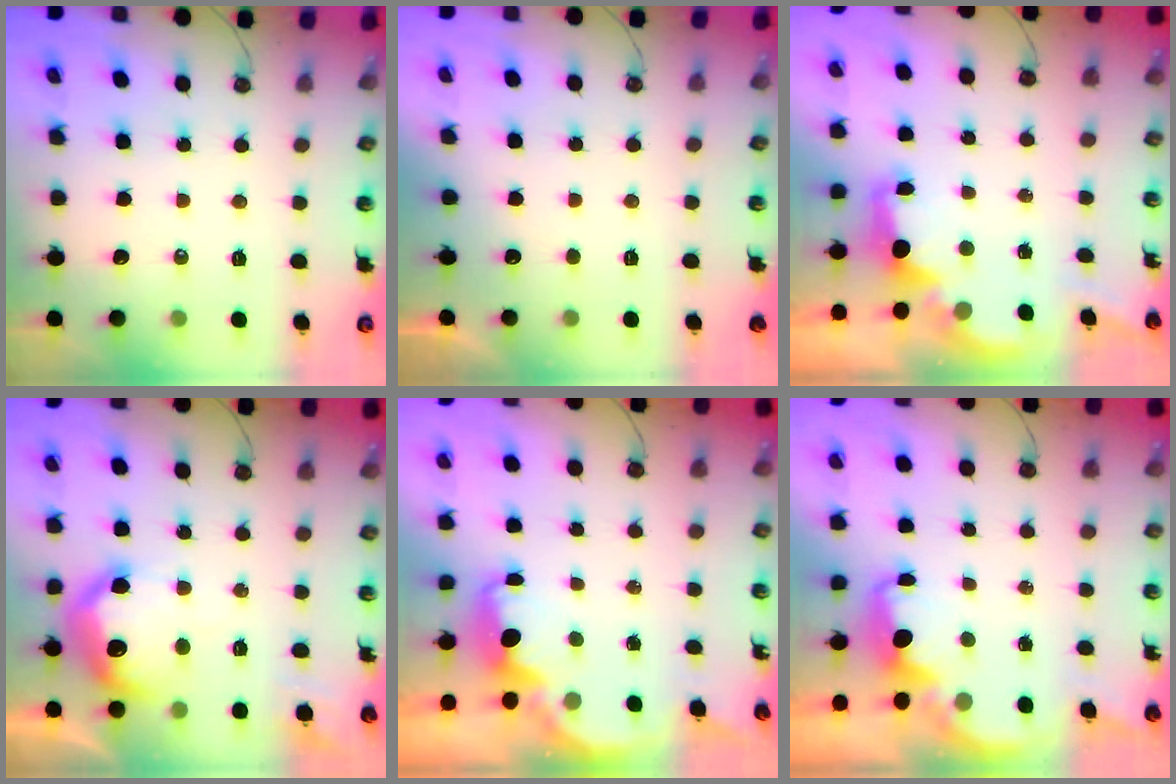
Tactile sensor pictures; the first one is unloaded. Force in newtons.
{"total": 0.7, "press": 0.2, "slide": 0.7}
{"total": 3.6, "press": 3.5, "slide": 0.5}
{"total": 16.7, "press": 16.7, "slide": 1.1}
{"total": 2.3, "press": 2.3, "slide": 0.4}
{"total": 2.3, "press": 2.1, "slide": 0.9}